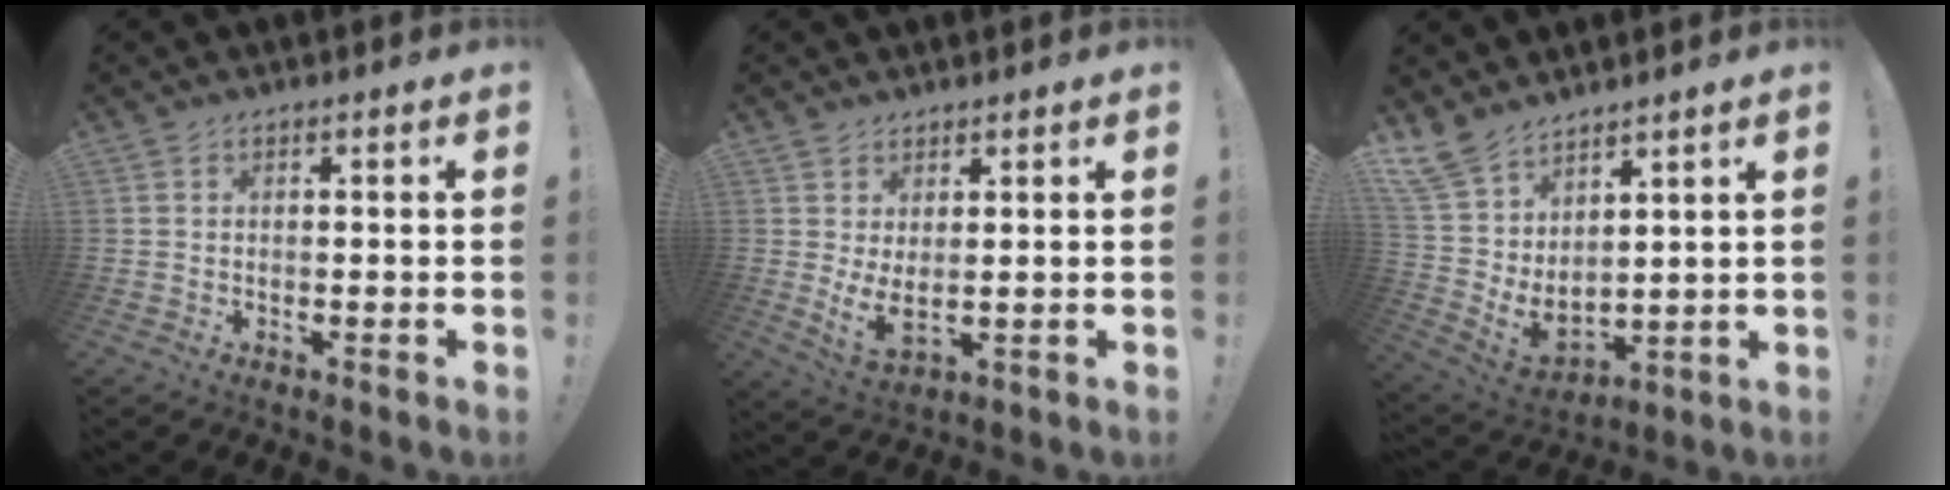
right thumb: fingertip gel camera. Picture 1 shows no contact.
{"total": 5.0, "force": [2.1, 1.6, 4.2], "torque": [-0.060, -0.025, 0.040]}
{"total": 8.5, "force": [6.5, 4.2, 3.5], "torque": [-0.091, -0.070, 0.127]}